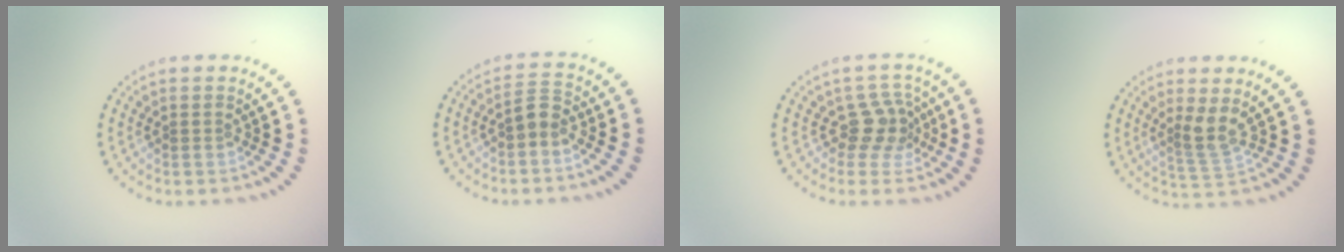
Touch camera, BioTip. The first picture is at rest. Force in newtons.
{"total": 1.7, "press": 1.4, "slide": 0.9}
{"total": 2.9, "press": 2.2, "slide": 1.8}
{"total": 2.4, "press": 1.8, "slide": 1.6}